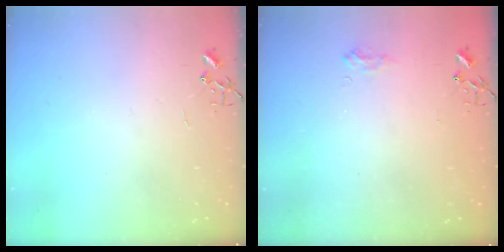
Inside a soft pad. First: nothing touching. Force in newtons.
{"total": 6.9, "press": 6.9, "slide": 0.7}